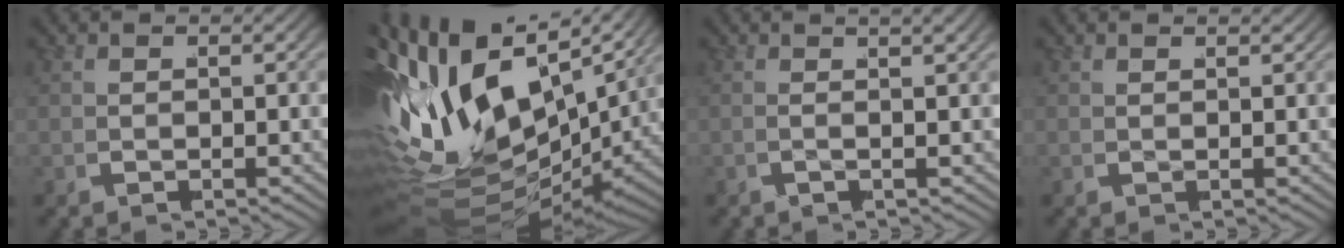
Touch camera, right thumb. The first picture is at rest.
{"total": 21.8, "force": [-0.1, 14.6, 16.2], "torque": [-0.339, -0.060, 0.020]}
{"total": 2.7, "force": [1.0, 0.6, 2.4], "torque": [-0.026, 0.013, 0.002]}
{"total": 0.7, "force": [0.7, -0.2, -0.1], "torque": [0.006, 0.001, 0.012]}